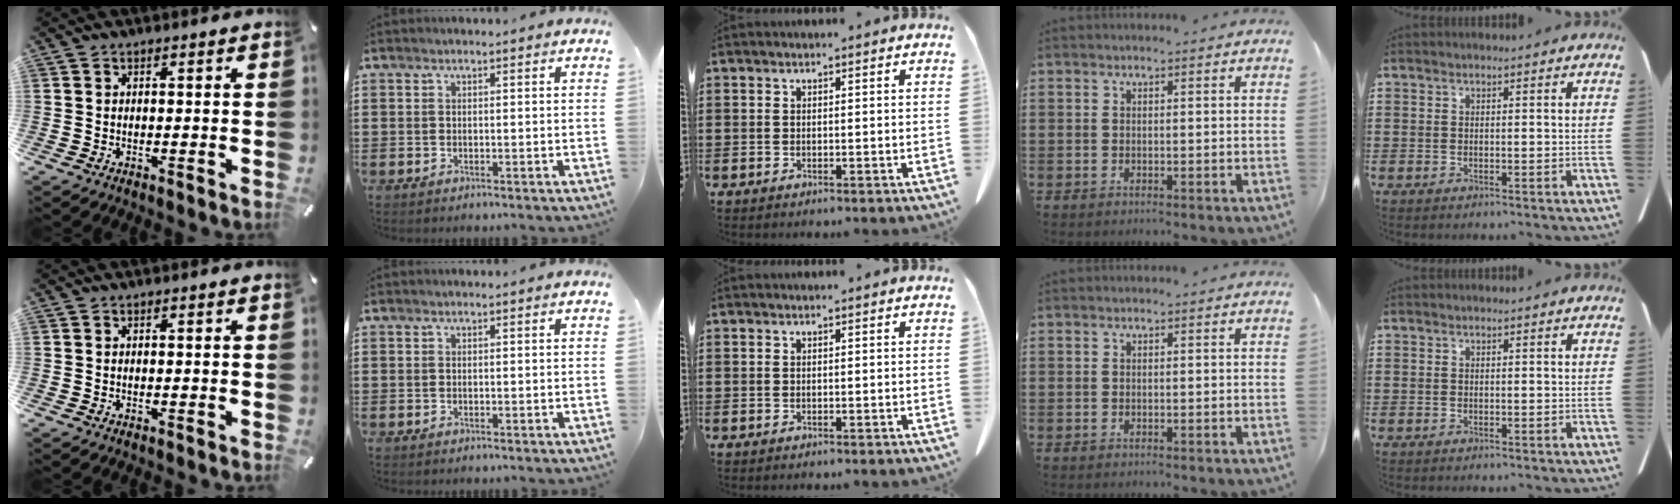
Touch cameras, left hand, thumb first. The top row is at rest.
{}